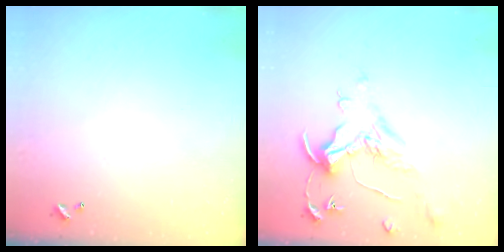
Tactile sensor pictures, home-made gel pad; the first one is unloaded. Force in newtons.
{"total": 1.4, "press": 1.2, "slide": 0.7}